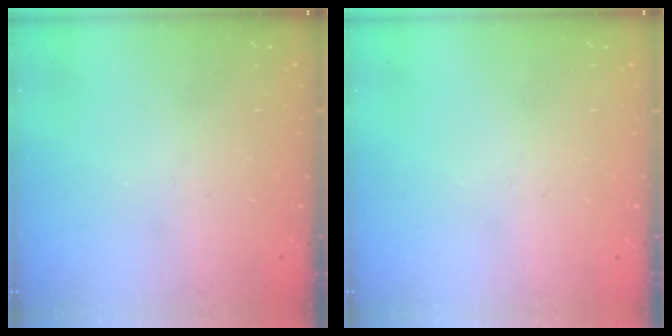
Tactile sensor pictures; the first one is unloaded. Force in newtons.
{"total": 0.0}